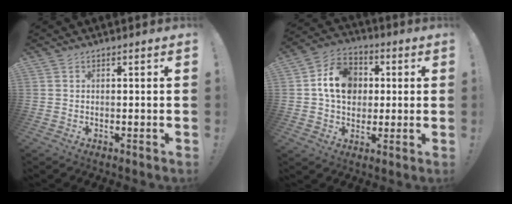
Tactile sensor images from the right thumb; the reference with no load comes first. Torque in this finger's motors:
{"motor_torque": [1.19, 1.28, 0.28, -0.18, 0.05]}